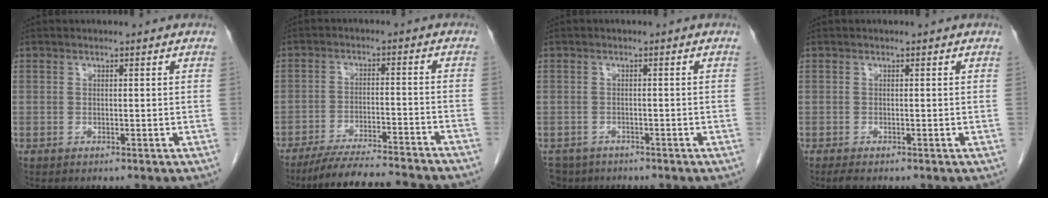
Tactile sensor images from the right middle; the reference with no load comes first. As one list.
[{"total": 16.0, "force": [-14.4, 0.7, 6.9], "torque": [-0.105, -0.019, -0.210]}, {"total": 3.9, "force": [-3.2, 2.2, -0.1], "torque": [0.005, -0.001, -0.054]}, {"total": 0.9, "force": [-0.8, 0.1, 0.5], "torque": [-0.014, -0.004, -0.013]}]